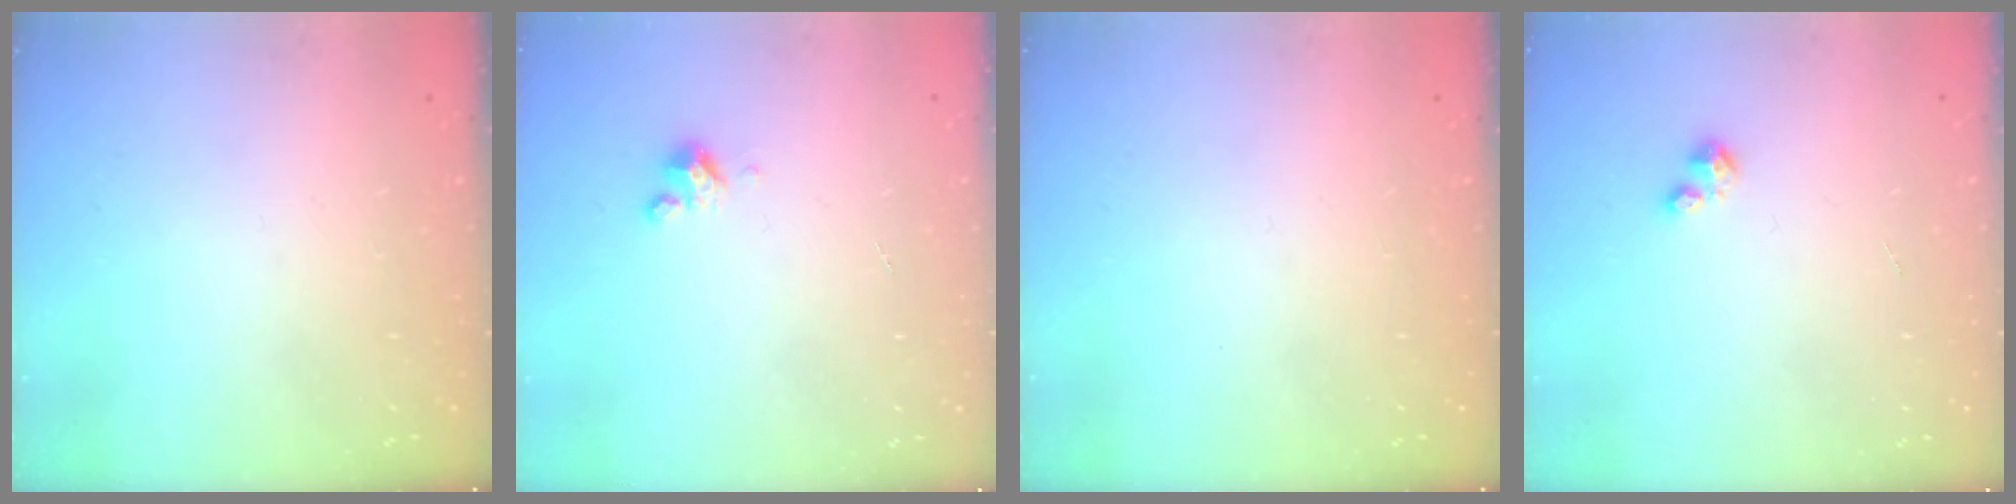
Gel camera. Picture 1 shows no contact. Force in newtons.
{"total": 3.4, "press": 3.4, "slide": 0.3}
{"total": 0.0}
{"total": 2.1, "press": 2.0, "slide": 0.5}